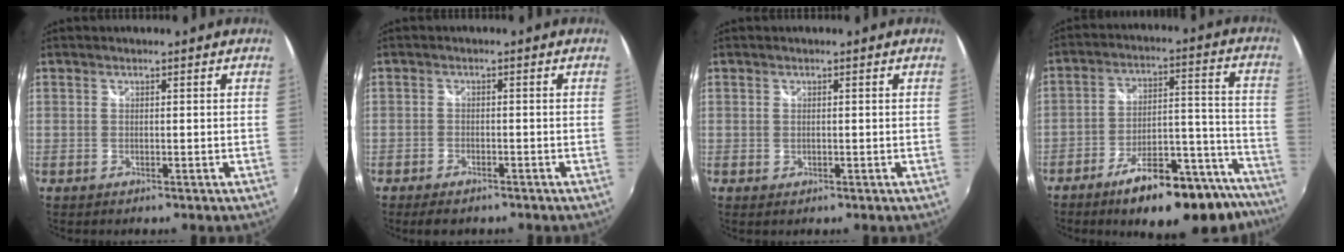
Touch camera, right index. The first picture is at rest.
{"total": 4.3, "force": [-3.4, 2.0, 1.8], "torque": [-0.052, -0.008, -0.054]}
{"total": 0.7, "force": [0.1, 0.6, 0.4], "torque": [-0.005, -0.001, 0.002]}
{"total": 22.8, "force": [-18.8, 6.3, 11.2], "torque": [-0.149, 0.030, -0.250]}